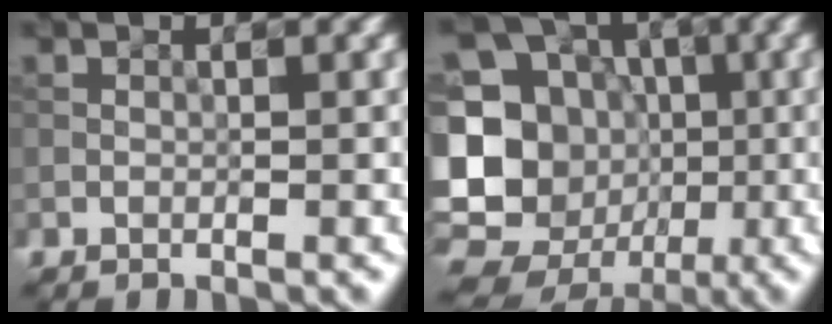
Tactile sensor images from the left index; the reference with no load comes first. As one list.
[{"total": 19.1, "force": [-2.8, 18.0, 5.7], "torque": [-0.137, 0.000, -0.069]}]